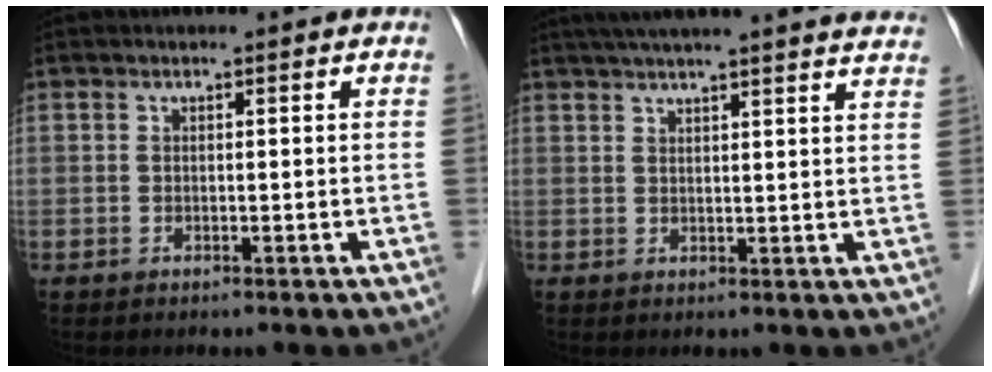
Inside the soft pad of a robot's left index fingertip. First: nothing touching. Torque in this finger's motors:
{"motor_torque": [-0.65, -0.84, 0.48, 0.10]}